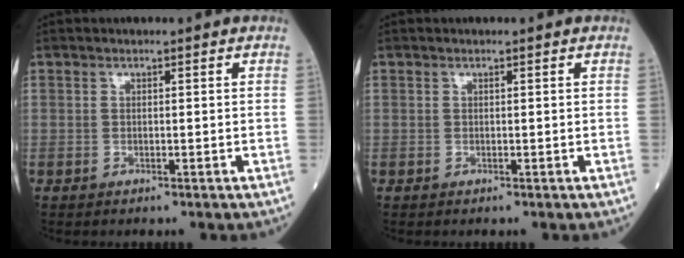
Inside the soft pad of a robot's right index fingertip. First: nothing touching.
{"total": 0.0}